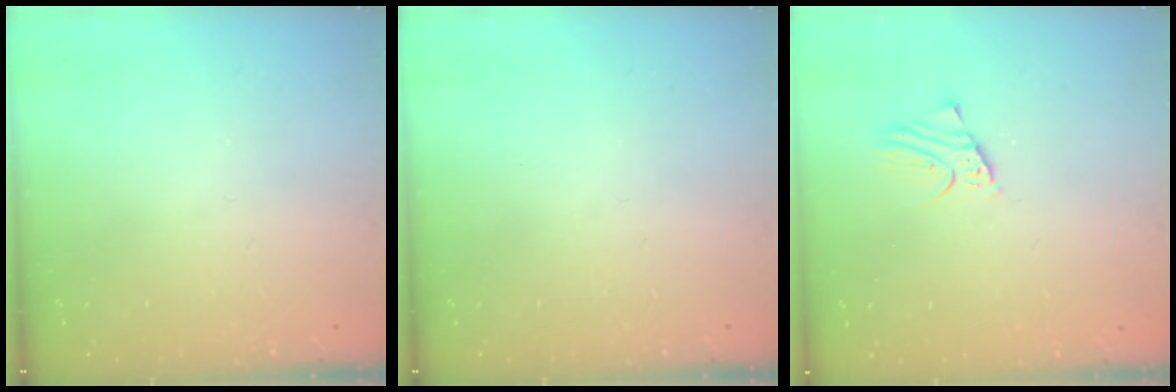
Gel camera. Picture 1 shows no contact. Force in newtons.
{"total": 0.0}
{"total": 2.0, "press": 2.0, "slide": 0.1}